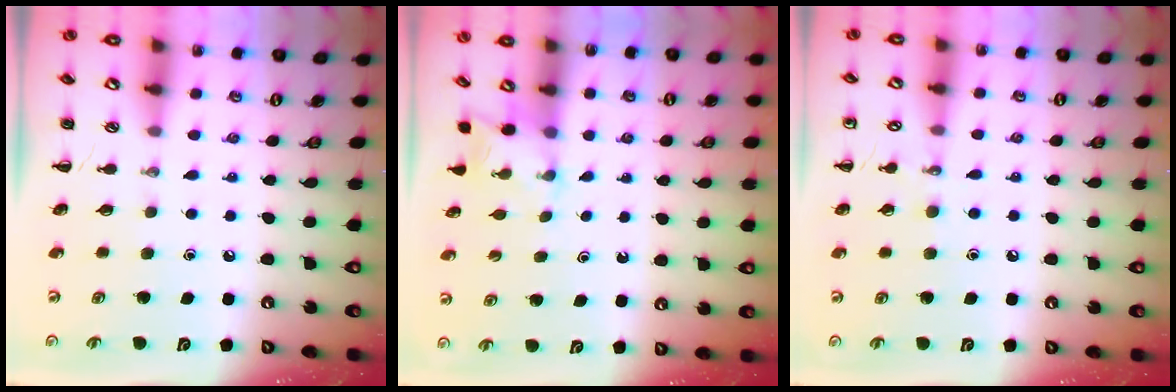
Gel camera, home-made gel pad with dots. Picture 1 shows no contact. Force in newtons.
{"total": 2.6, "press": 2.5, "slide": 0.9}
{"total": 5.7, "press": 5.5, "slide": 1.5}